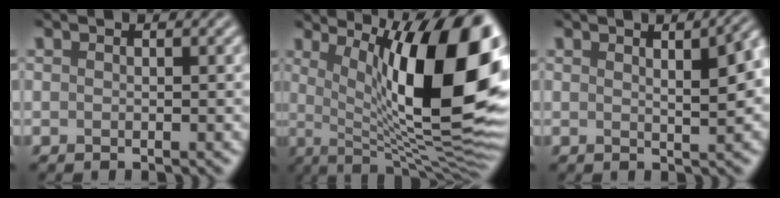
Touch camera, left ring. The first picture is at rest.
{"total": 16.6, "force": [3.3, 4.9, 15.5], "torque": [-0.185, -0.001, 0.052]}
{"total": 4.8, "force": [1.5, 1.4, 4.3], "torque": [-0.040, 0.011, 0.023]}